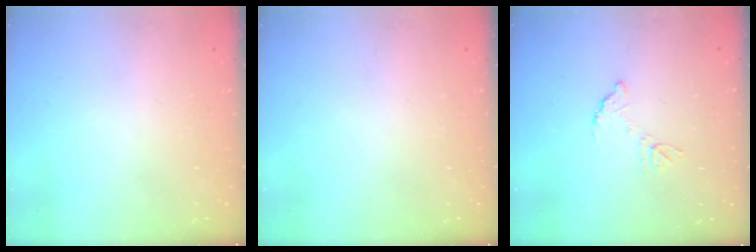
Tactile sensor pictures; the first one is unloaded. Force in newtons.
{"total": 0.0}
{"total": 6.3, "press": 6.3, "slide": 0.4}